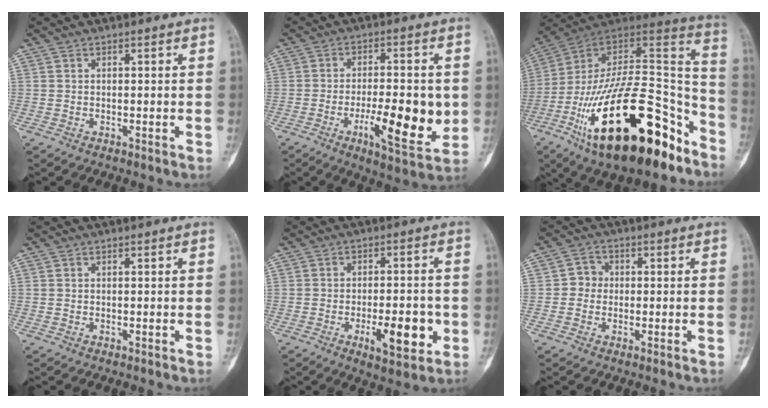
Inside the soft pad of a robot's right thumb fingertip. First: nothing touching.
{"total": 13.3, "force": [-2.4, 4.4, 12.4], "torque": [-0.176, -0.011, -0.035]}
{"total": 34.7, "force": [-18.5, 14.5, 25.5], "torque": [-0.365, 0.074, -0.297]}
{"total": 0.0}
{"total": 9.7, "force": [-2.9, 3.7, 8.5], "torque": [-0.111, 0.004, -0.039]}
{"total": 3.1, "force": [-0.3, 2.9, 1.0], "torque": [0.004, 0.010, -0.014]}